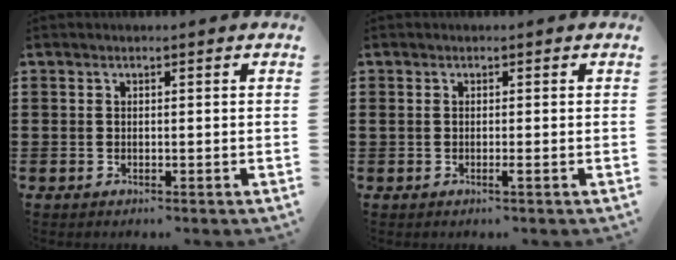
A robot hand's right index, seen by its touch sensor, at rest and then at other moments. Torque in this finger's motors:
{"motor_torque": [1.75, 0.24, 0.48, 0.20]}